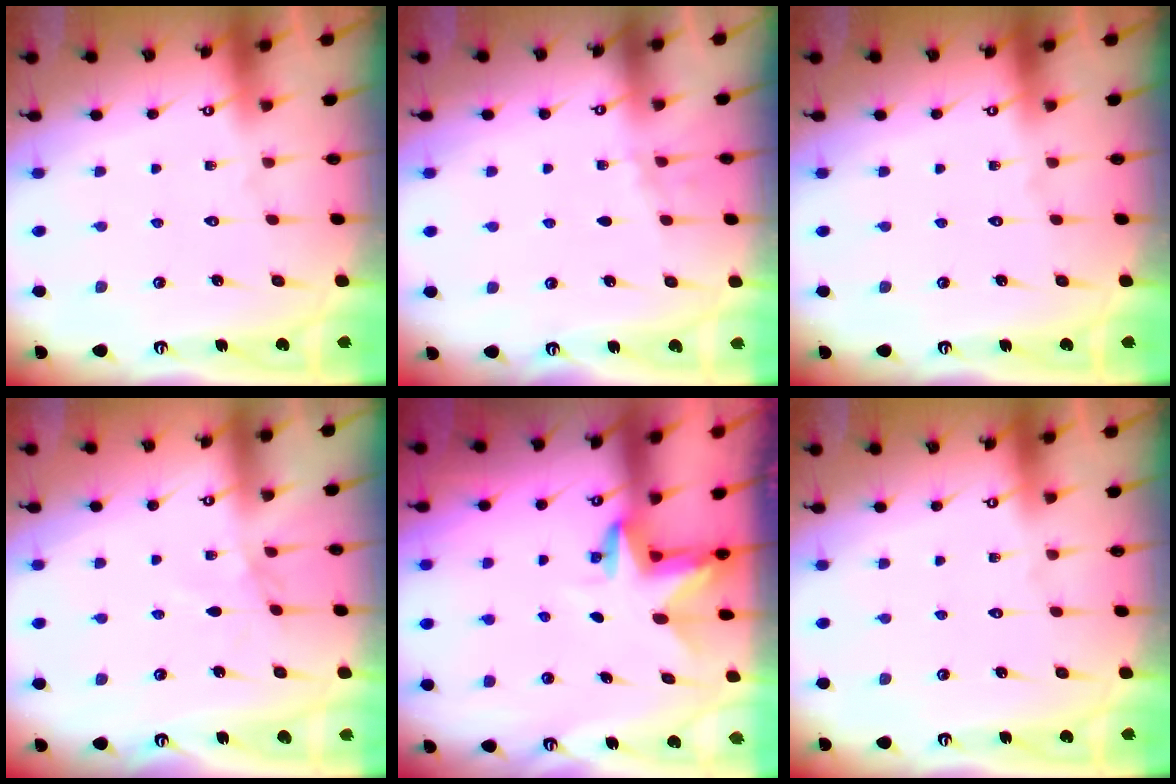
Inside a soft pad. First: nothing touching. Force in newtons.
{"total": 2.2, "press": 1.4, "slide": 1.7}
{"total": 0.0}
{"total": 2.1, "press": 2.0, "slide": 0.4}
{"total": 3.3, "press": 3.3, "slide": 0.2}
{"total": 0.0}